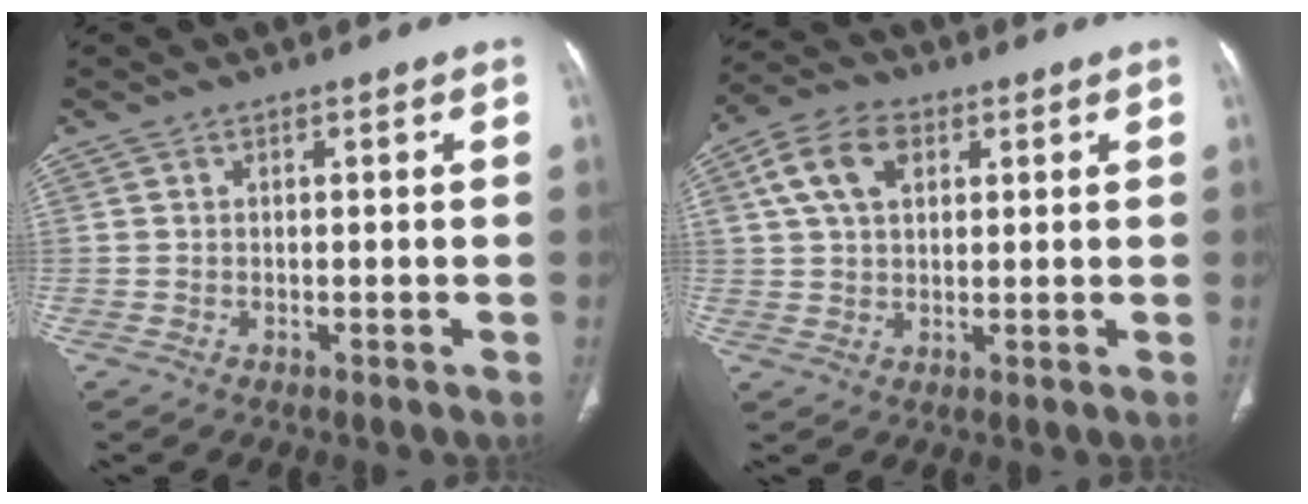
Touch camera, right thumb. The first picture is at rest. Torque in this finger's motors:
{"motor_torque": [1.05, 1.09, 1.10, -0.25, 0.24]}